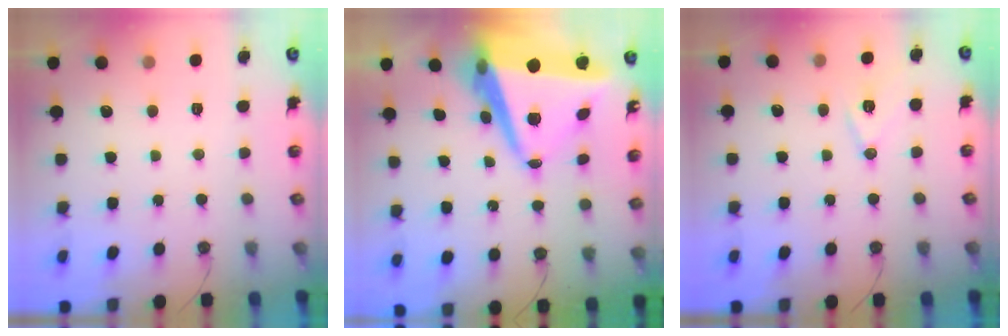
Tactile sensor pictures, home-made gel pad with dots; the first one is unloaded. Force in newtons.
{"total": 14.8, "press": 14.5, "slide": 3.0}
{"total": 9.3, "press": 8.6, "slide": 3.5}